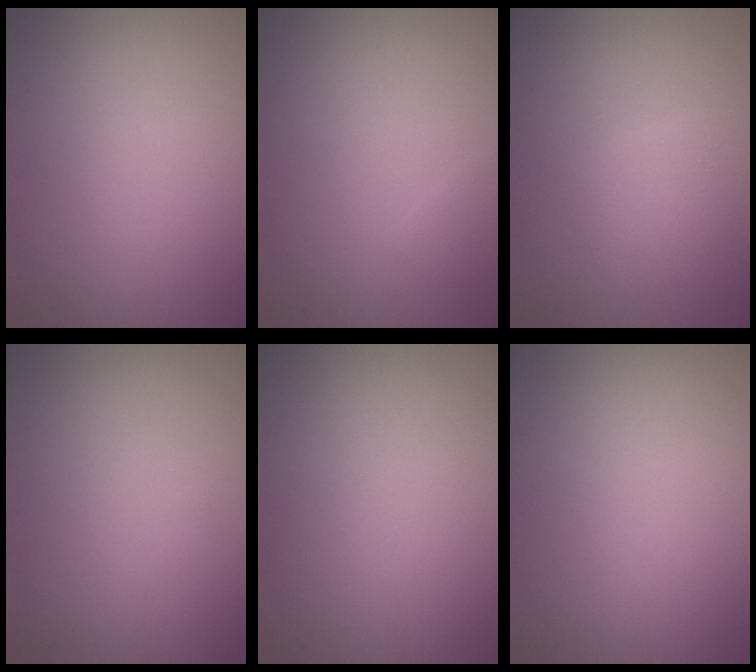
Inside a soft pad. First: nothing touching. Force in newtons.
{"total": 0.6, "press": 0.6, "slide": 0.0}
{"total": 1.9, "press": 1.9, "slide": 0.1}
{"total": 0.0}
{"total": 0.0}
{"total": 0.0}